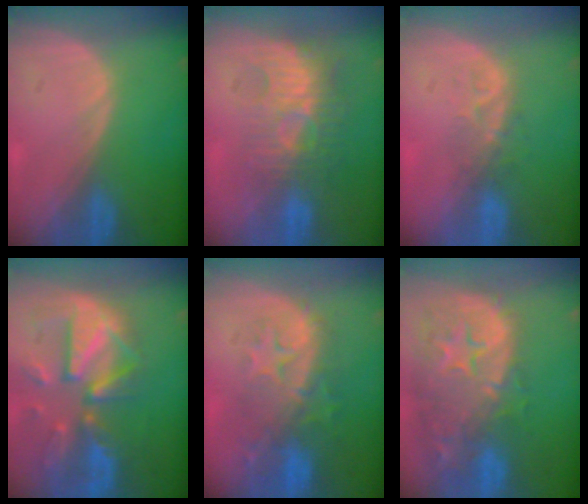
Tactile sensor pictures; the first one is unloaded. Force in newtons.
{"total": 9.8, "press": 8.5, "slide": 4.7}
{"total": 3.4, "press": 3.2, "slide": 1.1}
{"total": 12.1, "press": 10.4, "slide": 6.2}
{"total": 9.8, "press": 9.0, "slide": 4.1}
{"total": 14.9, "press": 12.0, "slide": 8.9}